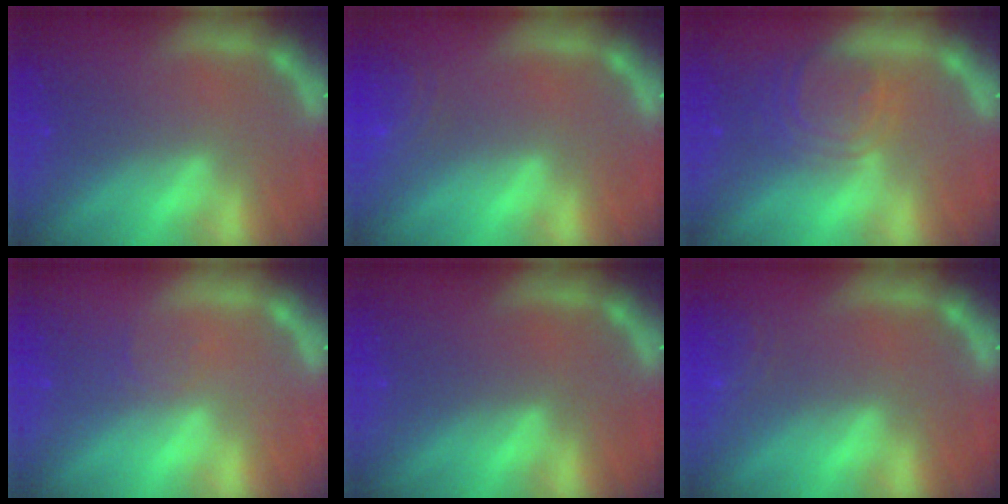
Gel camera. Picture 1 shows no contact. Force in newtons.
{"total": 4.0}
{"total": 5.6}
{"total": 1.0}
{"total": 0.0}
{"total": 2.5}